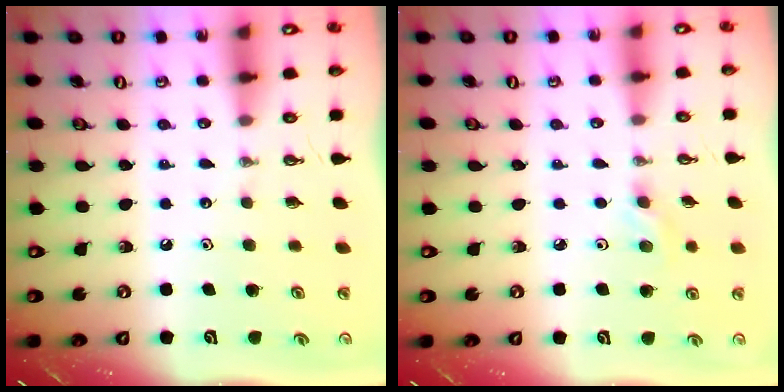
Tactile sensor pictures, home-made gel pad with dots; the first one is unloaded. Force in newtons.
{"total": 4.2, "press": 4.2, "slide": 0.6}